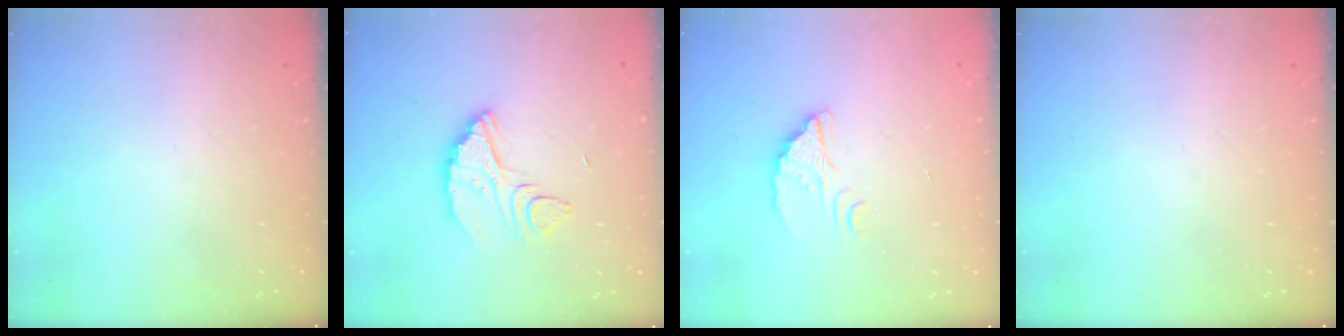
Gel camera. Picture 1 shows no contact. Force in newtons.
{"total": 8.1, "press": 8.1, "slide": 0.4}
{"total": 2.5, "press": 2.5, "slide": 0.1}
{"total": 0.0}